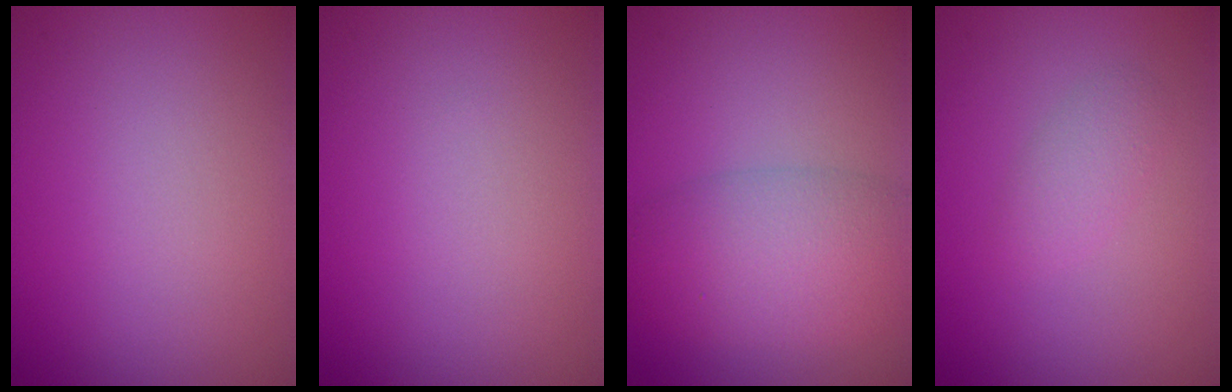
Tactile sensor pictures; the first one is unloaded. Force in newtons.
{"total": 0.0}
{"total": 5.7, "press": 5.7, "slide": 0.2}
{"total": 1.5, "press": 1.5, "slide": 0.0}